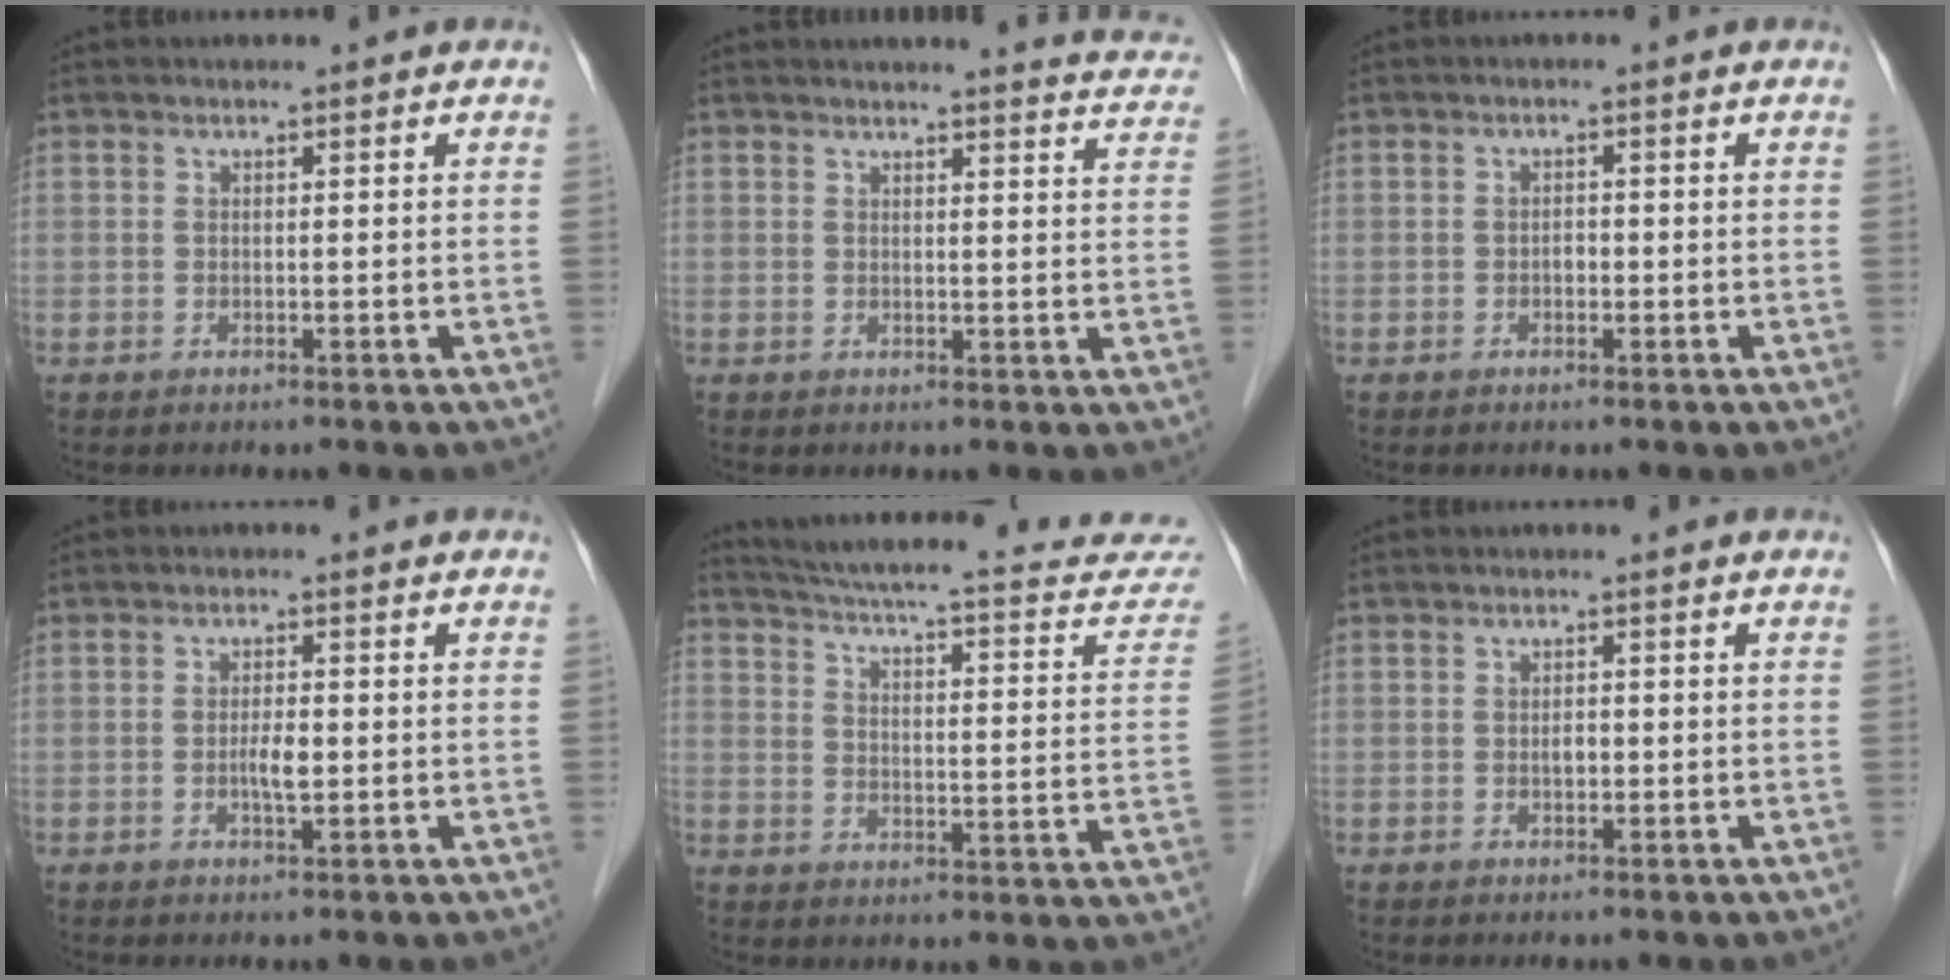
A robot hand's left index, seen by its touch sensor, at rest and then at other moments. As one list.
[{"total": 9.3, "force": [9.2, 0.4, 1.8], "torque": [-0.007, -0.036, 0.078]}, {"total": 1.1, "force": [-0.3, 0.7, 0.9], "torque": [-0.014, 0.003, -0.007]}, {"total": 2.5, "force": [-0.4, 0.6, 2.4], "torque": [-0.047, 0.001, -0.006]}, {"total": 23.1, "force": [20.5, 4.0, 10.0], "torque": [-0.144, -0.031, 0.247]}, {"total": 1.2, "force": [-0.2, 0.7, 1.0], "torque": [-0.018, 0.002, -0.003]}]